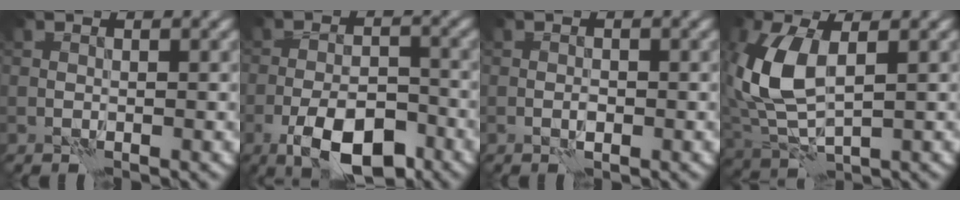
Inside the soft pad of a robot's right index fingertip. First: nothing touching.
{"total": 7.6, "force": [-4.4, 2.9, 5.4], "torque": [-0.087, 0.004, -0.079]}
{"total": 0.7, "force": [-0.3, 0.3, 0.6], "torque": [-0.012, 0.002, -0.007]}
{"total": 7.8, "force": [1.2, 4.1, 6.5], "torque": [-0.167, 0.003, 0.023]}